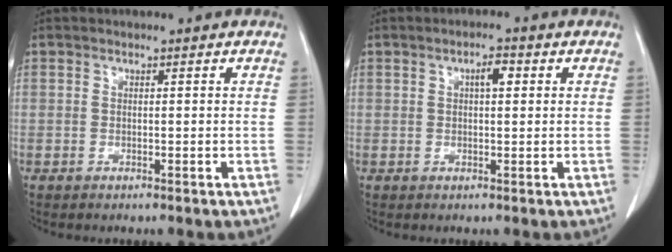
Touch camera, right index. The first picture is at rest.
{"total": 2.6, "force": [0.8, 0.8, 2.3], "torque": [-0.040, 0.005, 0.013]}